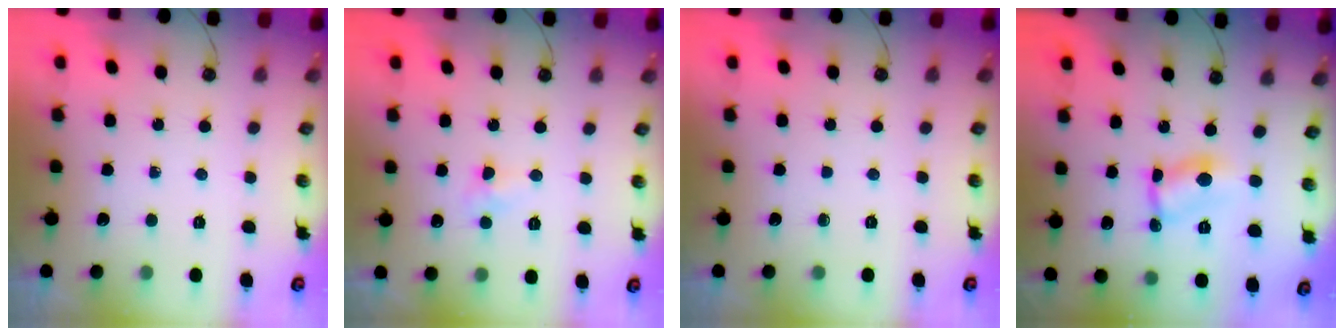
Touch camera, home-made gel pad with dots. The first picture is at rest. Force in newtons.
{"total": 5.2, "press": 5.1, "slide": 0.4}
{"total": 0.0}
{"total": 3.8, "press": 3.8, "slide": 0.1}